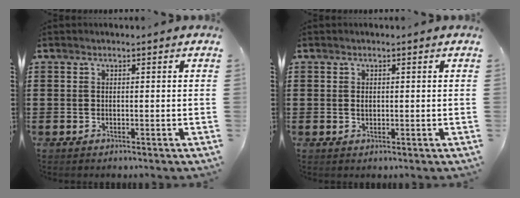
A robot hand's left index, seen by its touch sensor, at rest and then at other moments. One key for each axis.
{"total": 0.9, "fx": 0.2, "fy": 0.5, "fz": 0.7, "tx": -0.016, "ty": 0.002, "tz": 0.004}